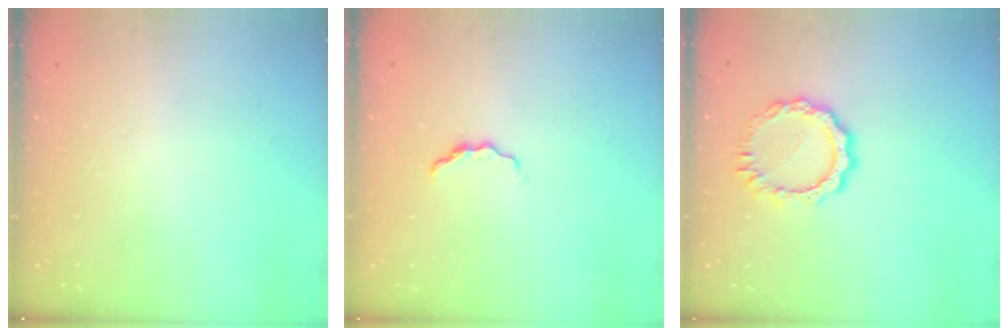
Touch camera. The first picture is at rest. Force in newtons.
{"total": 4.1, "press": 4.0, "slide": 0.6}
{"total": 8.8, "press": 8.8, "slide": 0.7}